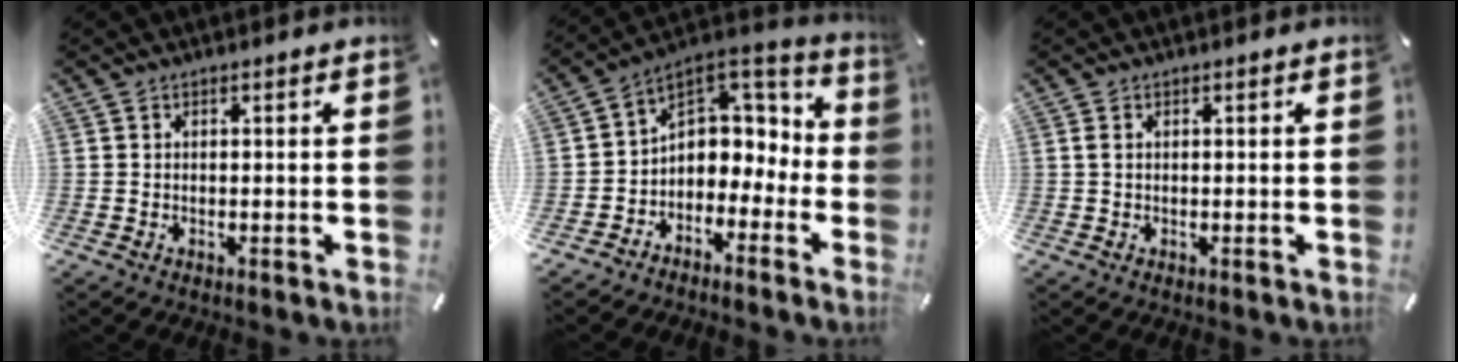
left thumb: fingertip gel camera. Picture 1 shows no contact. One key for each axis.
{"total": 7.2, "fx": -0.1, "fy": 6.8, "fz": 2.4, "tx": -0.036, "ty": -0.006, "tz": 0.006}
{"total": 0.8, "fx": 0.2, "fy": 0.2, "fz": 0.8, "tx": -0.016, "ty": 0.000, "tz": 0.002}